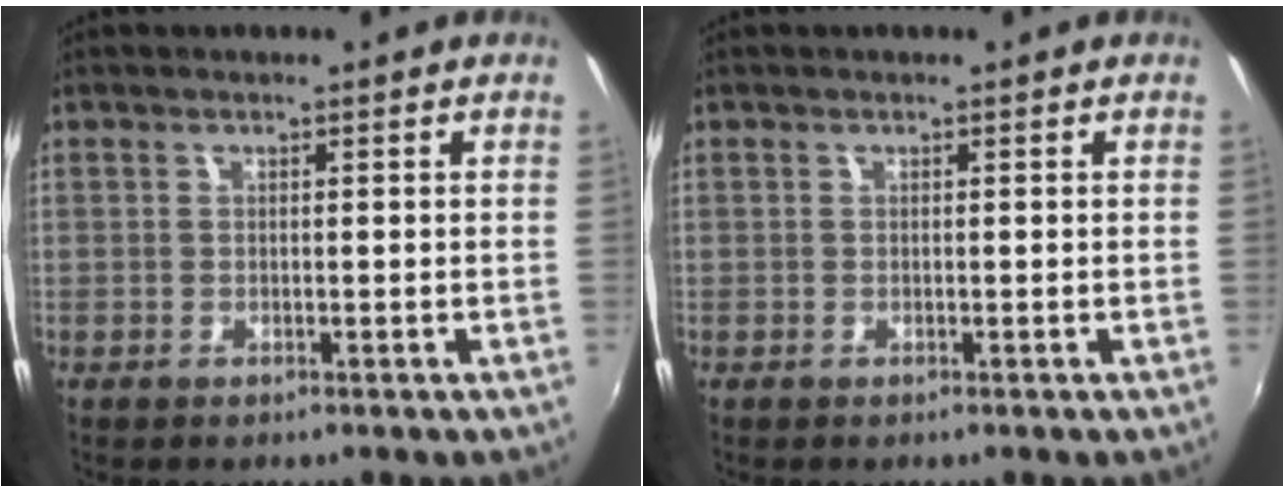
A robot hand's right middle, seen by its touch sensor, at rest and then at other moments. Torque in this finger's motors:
{"motor_torque": [-0.10, -0.03, -0.01, 0.00]}